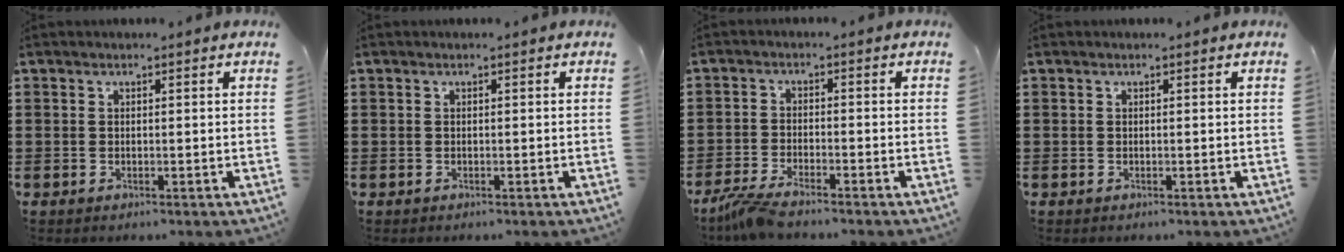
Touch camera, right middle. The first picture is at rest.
{"total": 0.0}
{"total": 3.7, "force": [-3.3, -0.1, 1.7], "torque": [-0.052, -0.015, -0.067]}
{"total": 0.0}